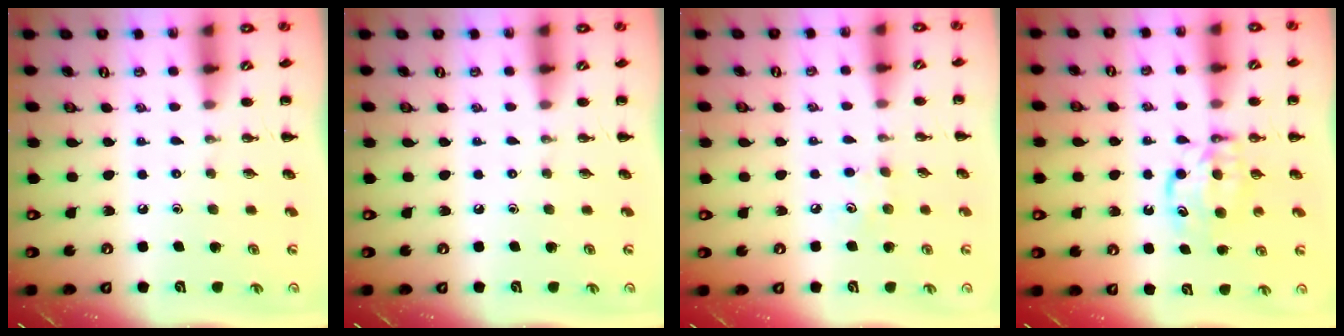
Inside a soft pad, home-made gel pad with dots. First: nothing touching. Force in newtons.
{"total": 0.0}
{"total": 4.3, "press": 4.1, "slide": 1.1}
{"total": 6.8, "press": 6.8, "slide": 0.6}